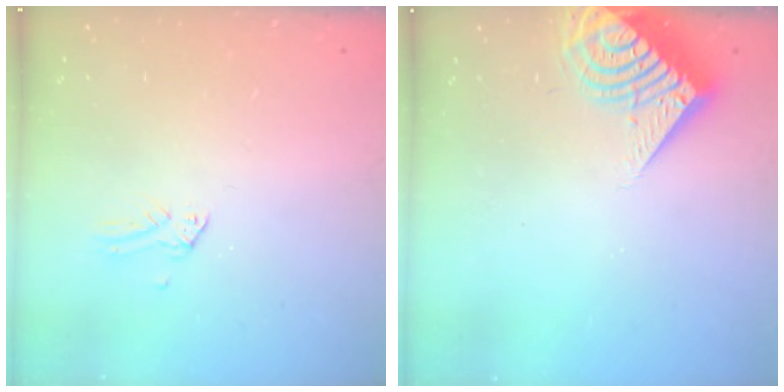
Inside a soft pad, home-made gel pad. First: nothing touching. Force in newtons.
{"total": 9.3, "press": 9.2, "slide": 1.1}